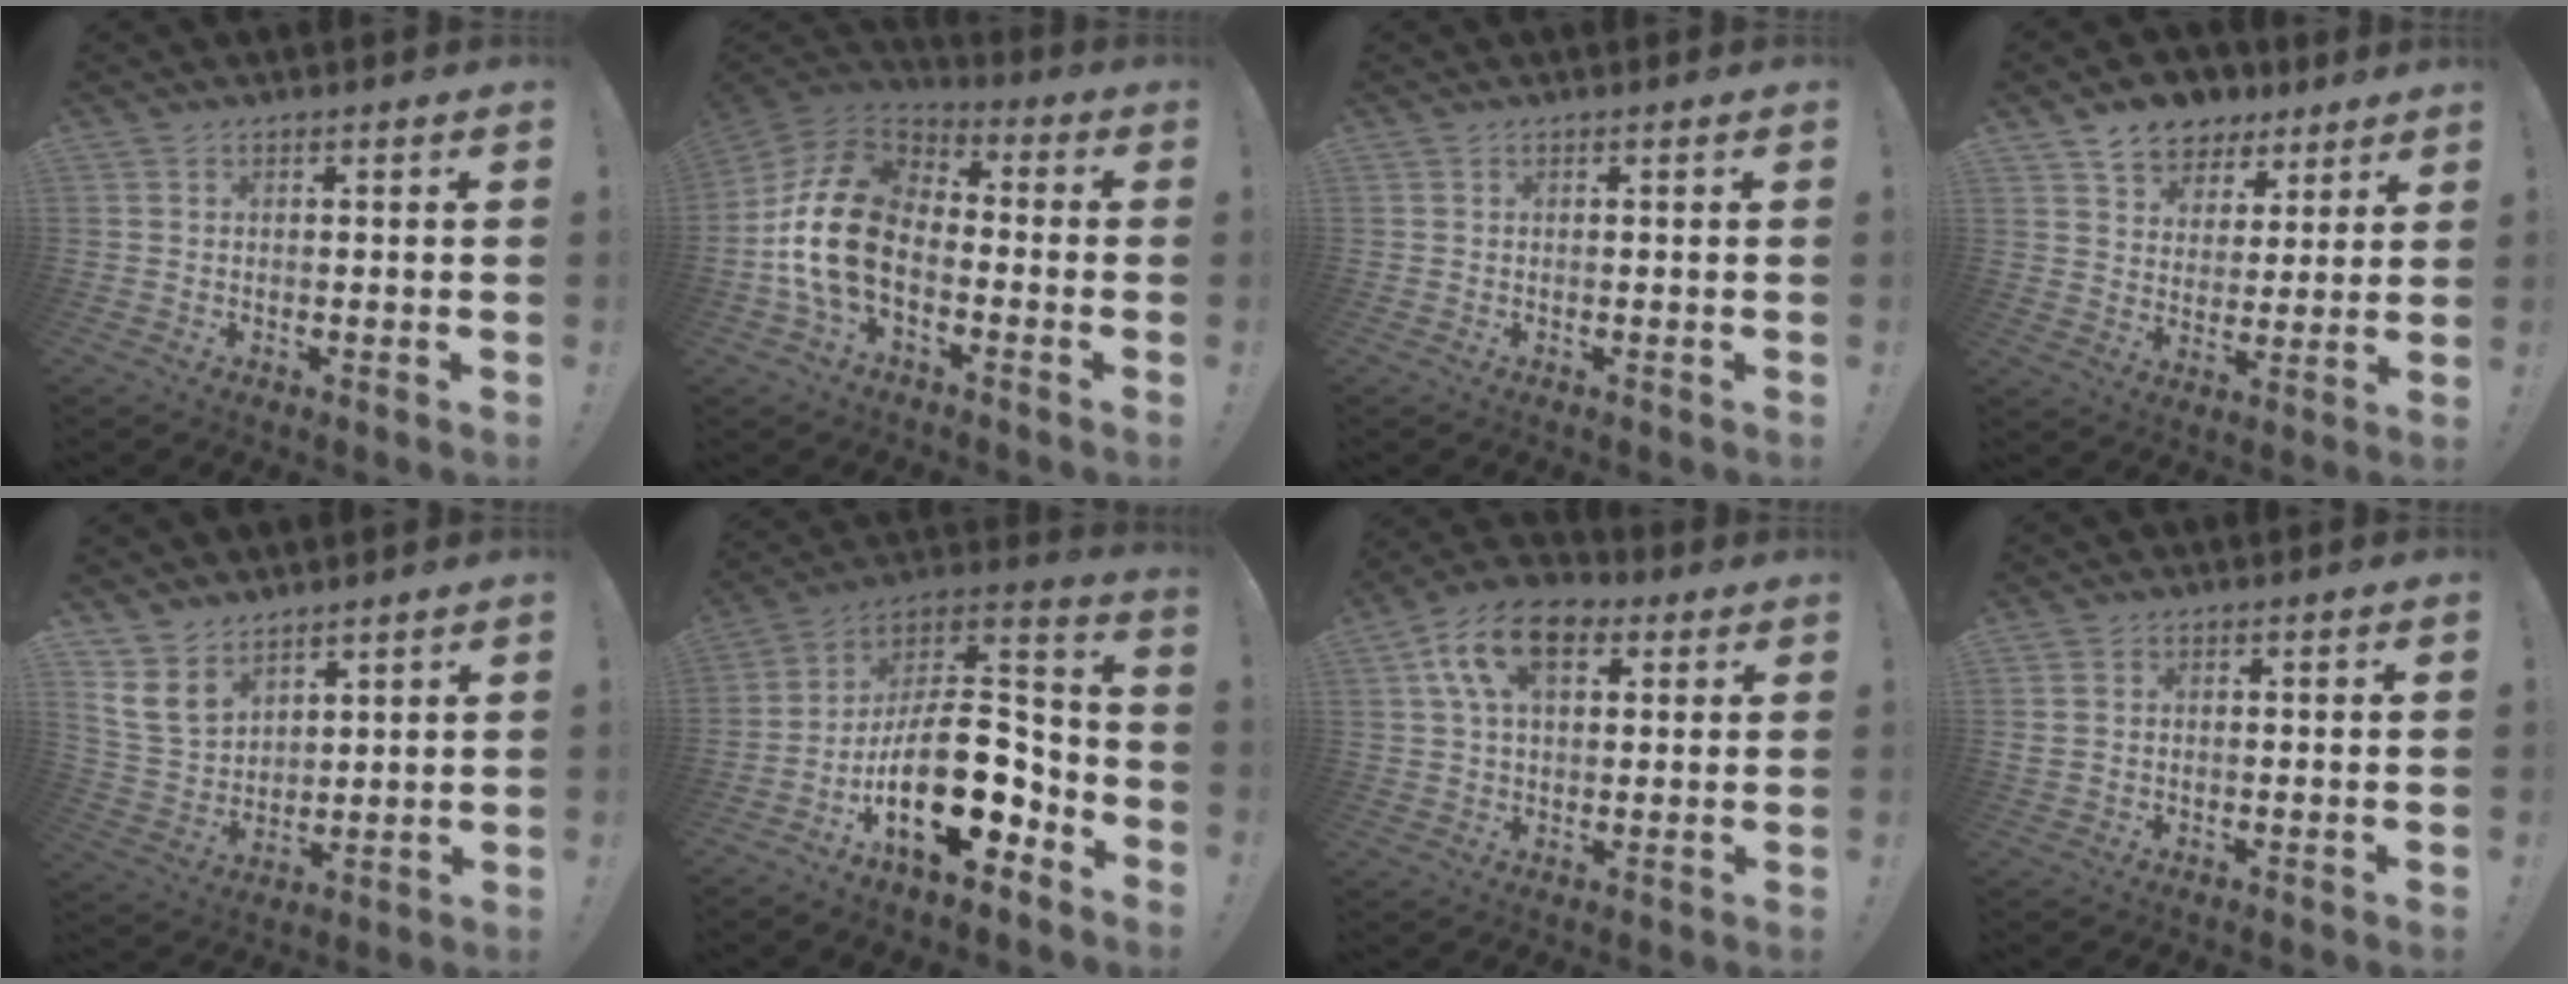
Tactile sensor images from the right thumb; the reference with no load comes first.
{"total": 17.3, "force": [-2.8, 11.1, 12.9], "torque": [-0.251, 0.029, -0.043]}
{"total": 0.0}
{"total": 9.4, "force": [7.0, 6.1, 1.8], "torque": [-0.032, -0.050, 0.136]}
{"total": 10.7, "force": [6.8, 7.2, 3.8], "torque": [-0.082, -0.037, 0.143]}
{"total": 23.1, "force": [-7.2, 11.7, 18.5], "torque": [-0.331, 0.037, -0.110]}
{"total": 14.0, "force": [5.4, 8.3, 9.9], "torque": [-0.178, 0.003, 0.099]}
{"total": 1.2, "force": [0.7, 0.9, 0.1], "torque": [0.007, 0.002, 0.013]}